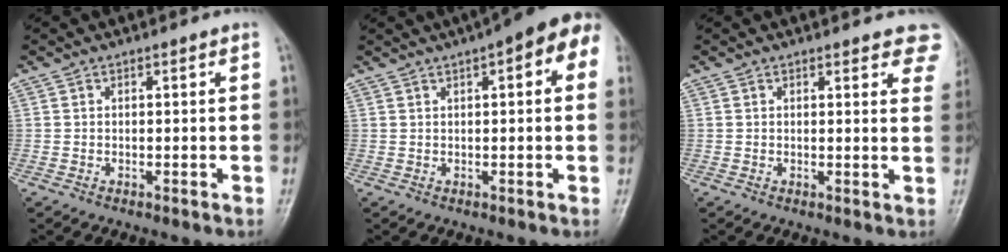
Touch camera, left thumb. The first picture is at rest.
{"total": 10.9, "force": [4.9, 3.6, 9.1], "torque": [-0.099, 0.018, 0.052]}
{"total": 6.5, "force": [5.0, 2.4, 3.4], "torque": [-0.006, -0.019, 0.040]}